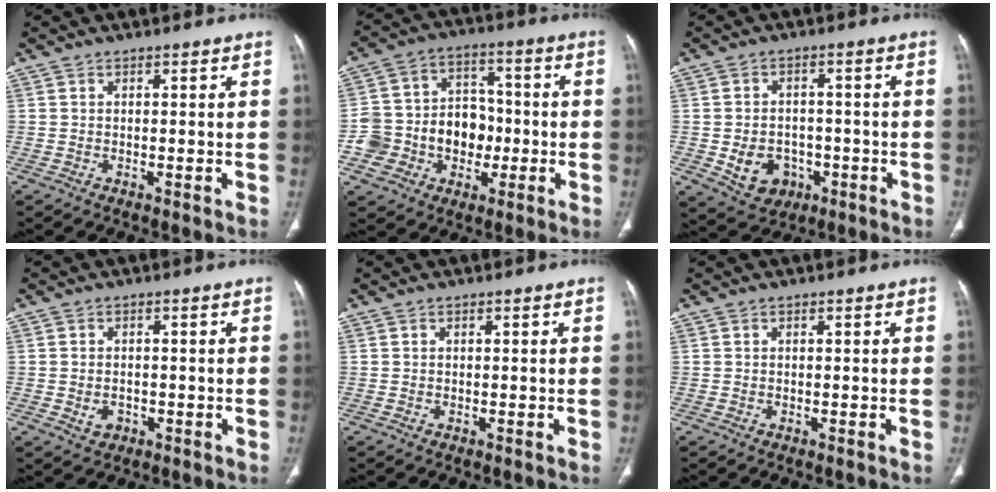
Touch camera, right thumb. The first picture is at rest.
{"total": 15.2, "force": [-3.3, 12.8, 7.5], "torque": [-0.088, 0.050, -0.050]}
{"total": 8.3, "force": [-2.4, 6.7, 4.2], "torque": [-0.048, 0.019, -0.022]}
{"total": 2.8, "force": [-0.7, 2.2, 1.5], "torque": [-0.023, 0.004, -0.005]}
{"total": 0.0}
{"total": 0.0}